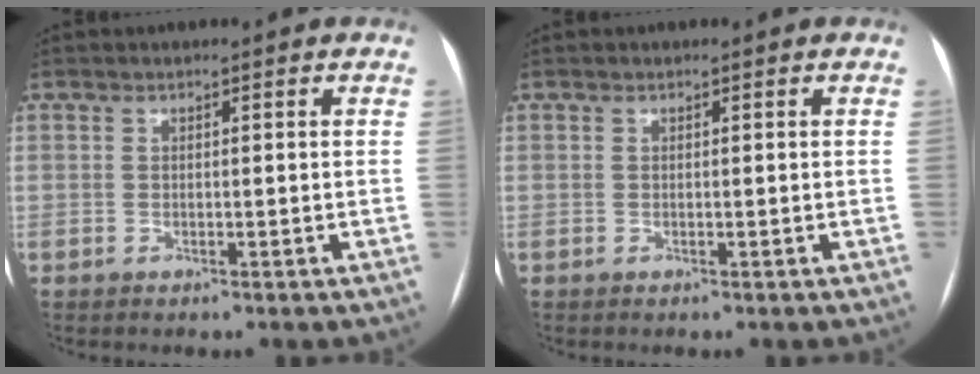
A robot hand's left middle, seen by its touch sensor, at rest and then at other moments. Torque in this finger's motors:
{"motor_torque": [0.01, -0.03, -0.02, -0.01]}